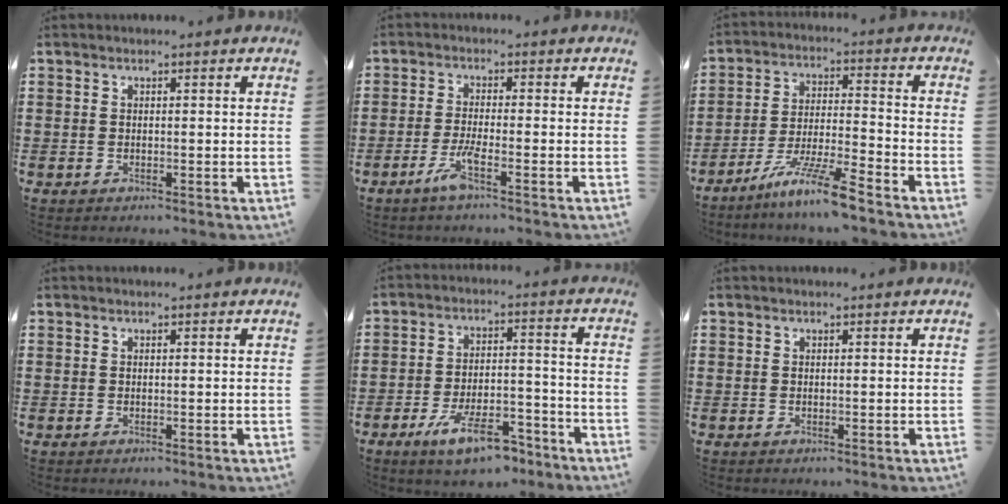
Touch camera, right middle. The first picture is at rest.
{"total": 4.0, "force": [-2.3, 0.2, 3.3], "torque": [-0.068, -0.007, -0.045]}
{"total": 9.4, "force": [-7.4, -0.1, 5.8], "torque": [-0.115, -0.007, -0.142]}
{"total": 0.0}
{"total": 9.0, "force": [-6.4, 2.6, 5.8], "torque": [-0.112, 0.006, -0.119]}
{"total": 0.0}